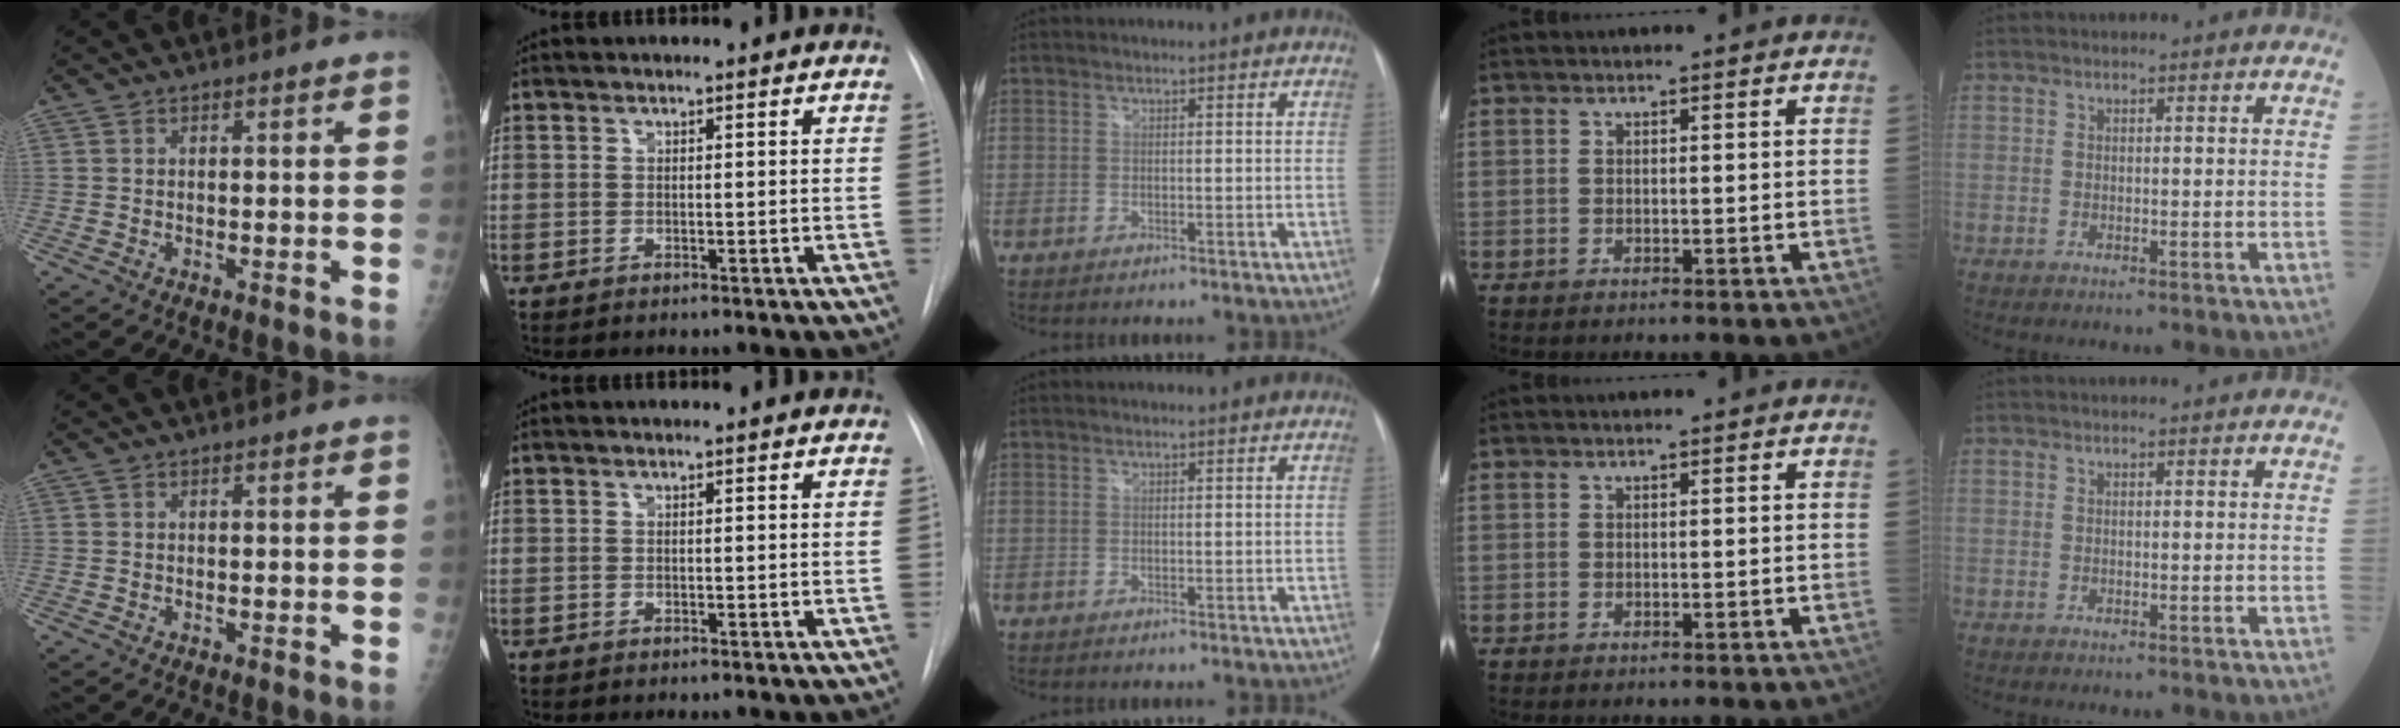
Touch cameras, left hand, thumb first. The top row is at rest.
{}